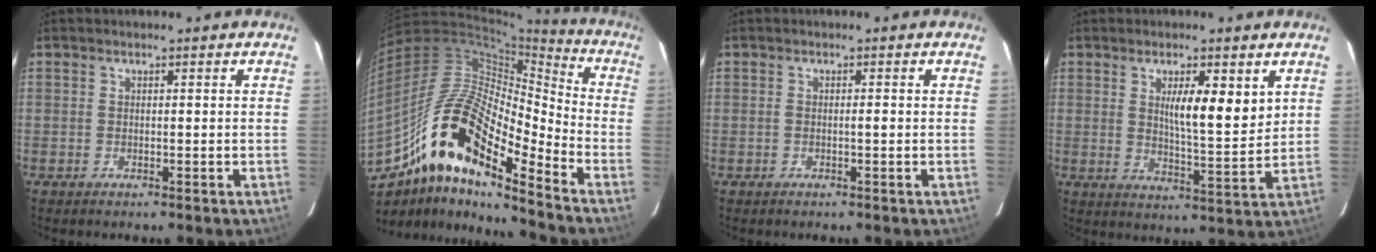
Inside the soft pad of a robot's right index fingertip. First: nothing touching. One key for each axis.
{"total": 19.5, "fx": -11.1, "fy": 5.1, "fz": 15.3, "tx": -0.296, "ty": 0.026, "tz": -0.189}
{"total": 0.8, "fx": -0.1, "fy": 0.1, "fz": 0.8, "tx": -0.013, "ty": 0.001, "tz": -0.003}
{"total": 8.1, "fx": 3.1, "fy": 1.6, "fz": 7.3, "tx": -0.115, "ty": -0.011, "tz": 0.050}